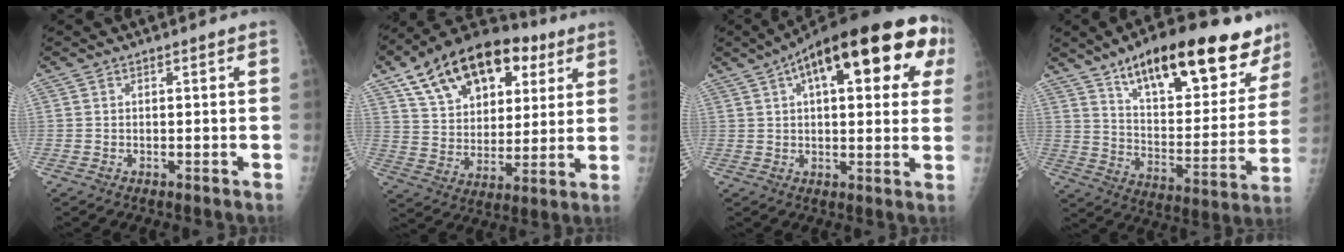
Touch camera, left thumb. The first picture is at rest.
{"total": 22.9, "force": [11.3, 13.9, 14.3], "torque": [-0.198, -0.001, 0.186]}
{"total": 24.7, "force": [9.4, 9.6, 20.8], "torque": [-0.285, 0.037, 0.124]}
{"total": 26.9, "force": [17.6, 9.7, 17.9], "torque": [-0.219, -0.053, 0.267]}